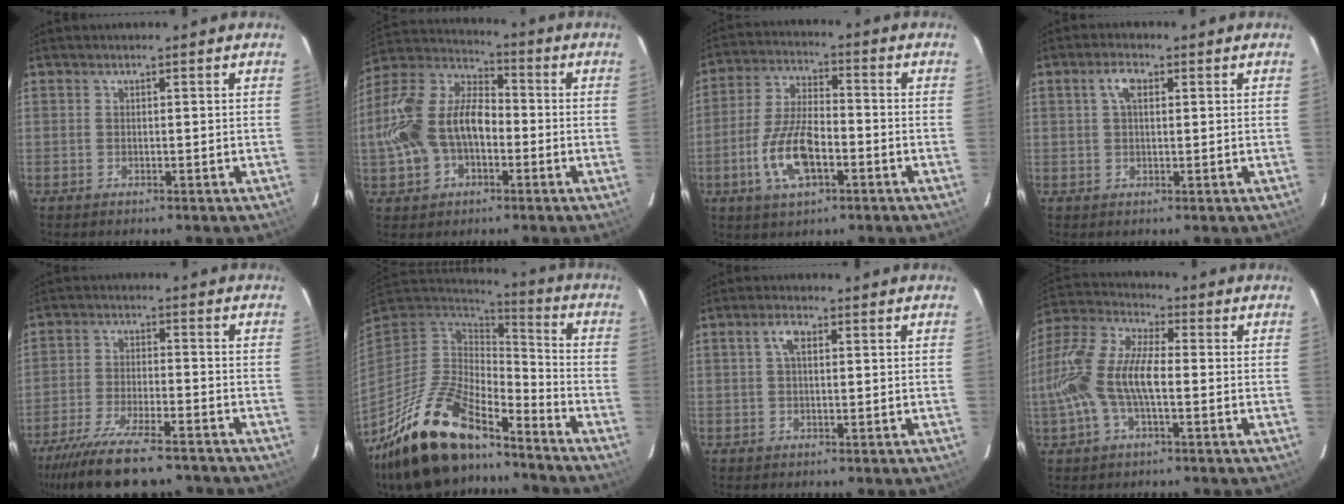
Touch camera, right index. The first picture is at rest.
{"total": 16.9, "force": [-3.2, 10.9, 12.5], "torque": [-0.281, 0.021, -0.057]}
{"total": 11.7, "force": [-4.4, 4.8, 9.7], "torque": [-0.205, -0.001, -0.078]}
{"total": 3.2, "force": [1.0, 1.6, 2.7], "torque": [-0.052, 0.010, 0.019]}
{"total": 17.1, "force": [-13.8, 4.3, 9.1], "torque": [-0.191, -0.034, -0.223]}
{"total": 22.5, "force": [-16.1, 8.2, 13.4], "torque": [-0.267, -0.028, -0.280]}
{"total": 2.8, "force": [0.8, 1.2, 2.4], "torque": [-0.048, 0.009, 0.015]}
{"total": 15.2, "force": [-2.1, 6.1, 13.7], "torque": [-0.285, 0.007, -0.046]}